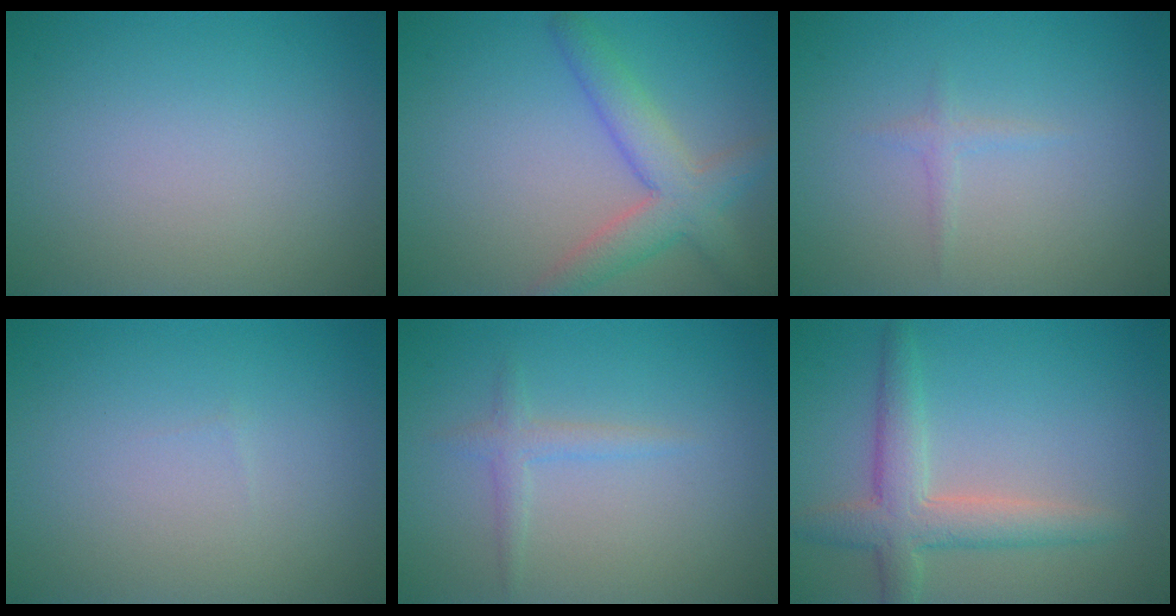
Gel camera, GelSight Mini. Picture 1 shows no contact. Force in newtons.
{"total": 4.6, "press": 4.6, "slide": 0.2}
{"total": 0.8, "press": 0.8, "slide": 0.1}
{"total": 0.0}
{"total": 1.4, "press": 1.4, "slide": 0.1}
{"total": 4.4, "press": 4.4, "slide": 0.3}